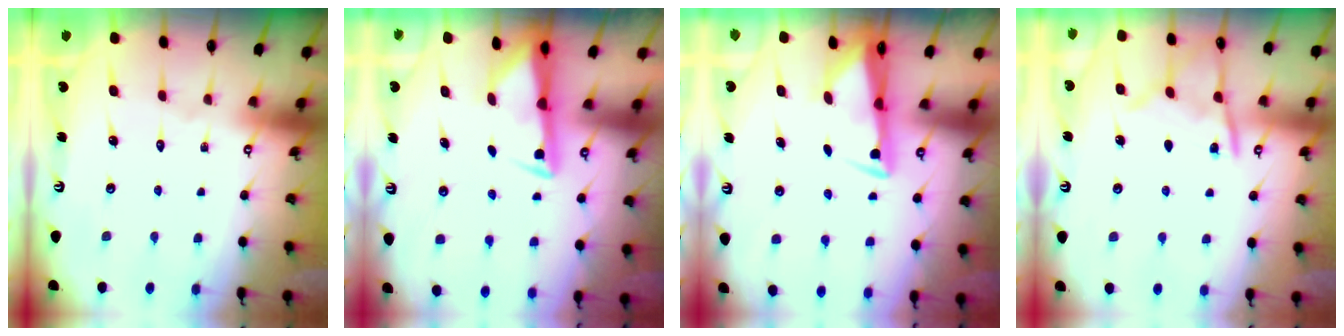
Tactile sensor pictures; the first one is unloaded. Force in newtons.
{"total": 2.8, "press": 2.7, "slide": 0.6}
{"total": 3.1, "press": 2.9, "slide": 0.9}
{"total": 11.5, "press": 11.4, "slide": 1.0}